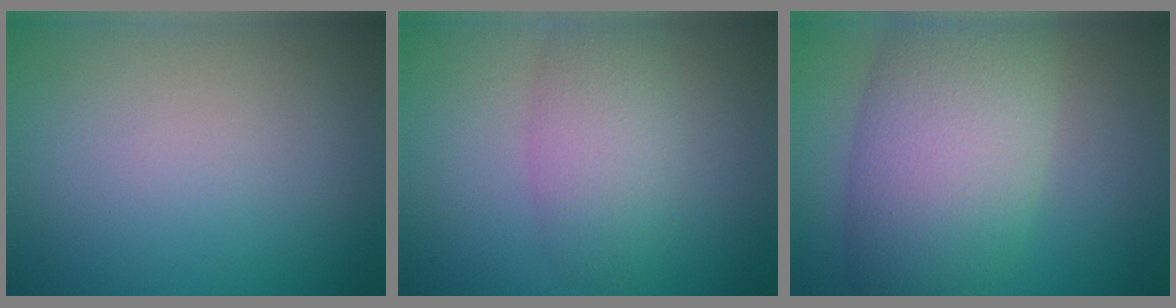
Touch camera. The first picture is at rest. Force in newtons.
{"total": 4.2, "press": 4.2, "slide": 0.1}
{"total": 10.1, "press": 10.1, "slide": 0.1}